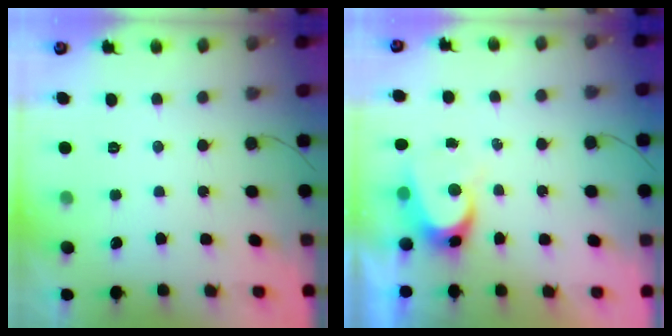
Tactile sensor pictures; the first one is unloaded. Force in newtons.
{"total": 6.1, "press": 6.1, "slide": 0.4}